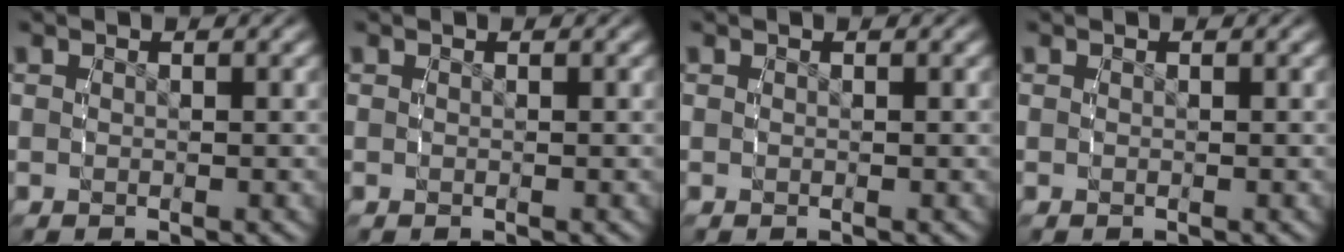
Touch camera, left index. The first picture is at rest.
{"total": 0.0}
{"total": 0.0}
{"total": 0.0}